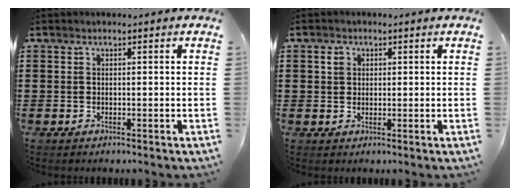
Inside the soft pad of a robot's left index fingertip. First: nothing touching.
{"total": 1.8, "force": [0.9, 1.4, 0.6], "torque": [-0.008, 0.002, 0.017]}